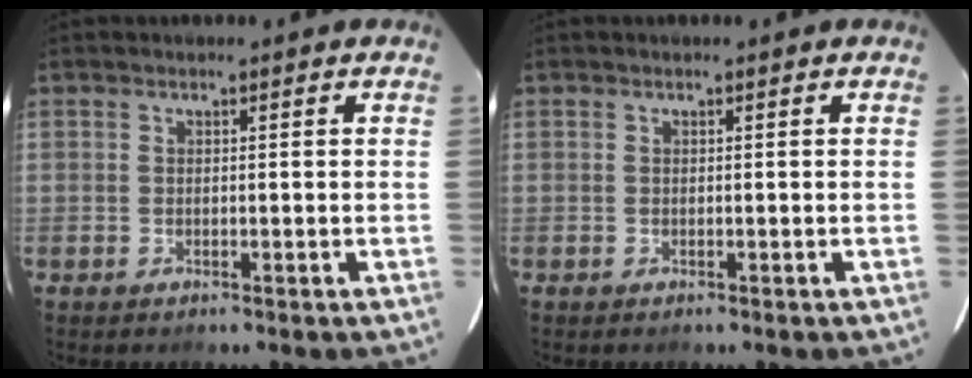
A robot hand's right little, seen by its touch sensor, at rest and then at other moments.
{"total": 0.0}